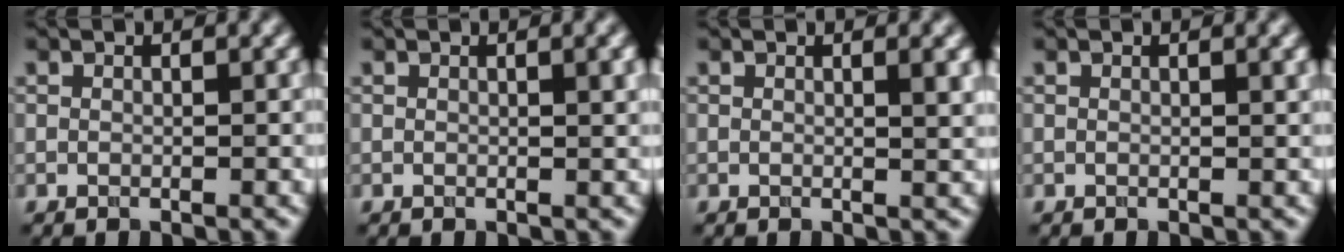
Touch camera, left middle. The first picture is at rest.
{"total": 1.8, "force": [0.5, 0.5, 1.6], "torque": [-0.018, 0.003, 0.005]}
{"total": 2.1, "force": [0.6, 0.6, 1.9], "torque": [-0.016, 0.001, 0.005]}
{"total": 1.1, "force": [0.4, 0.3, 0.9], "torque": [-0.010, 0.002, 0.004]}